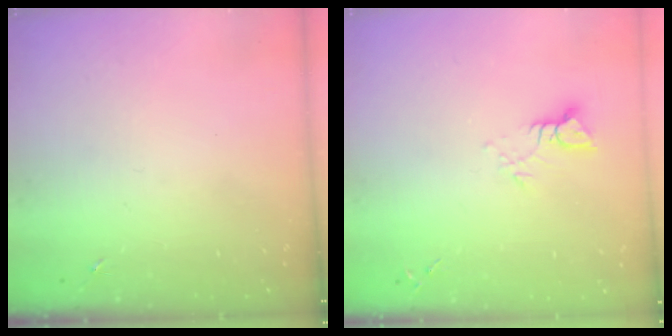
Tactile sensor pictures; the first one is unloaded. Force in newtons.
{"total": 4.4, "press": 4.4, "slide": 0.3}